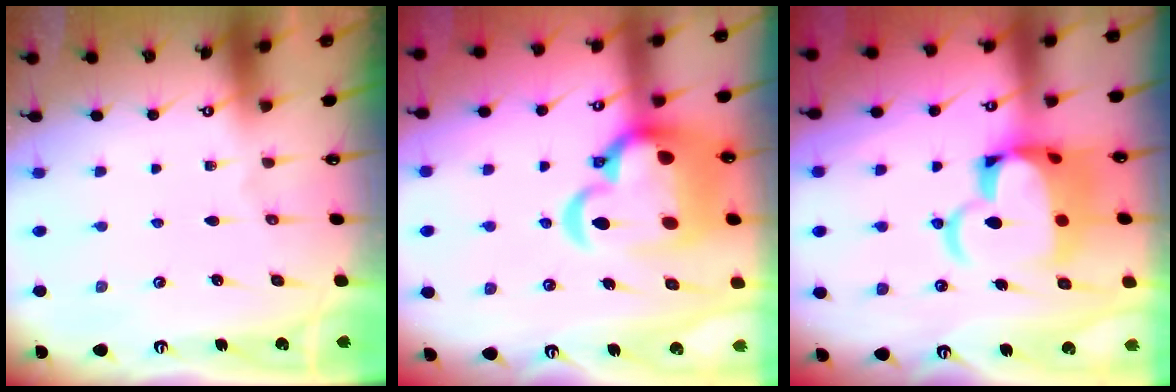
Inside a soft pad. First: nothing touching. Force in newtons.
{"total": 16.6, "press": 16.4, "slide": 2.5}
{"total": 11.9, "press": 11.6, "slide": 2.3}